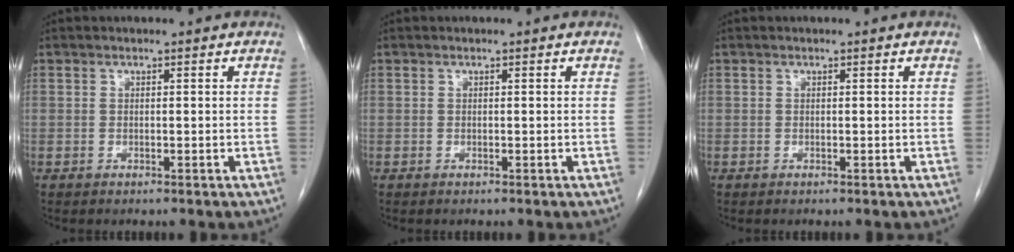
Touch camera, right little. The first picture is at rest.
{"total": 0.0}
{"total": 0.0}